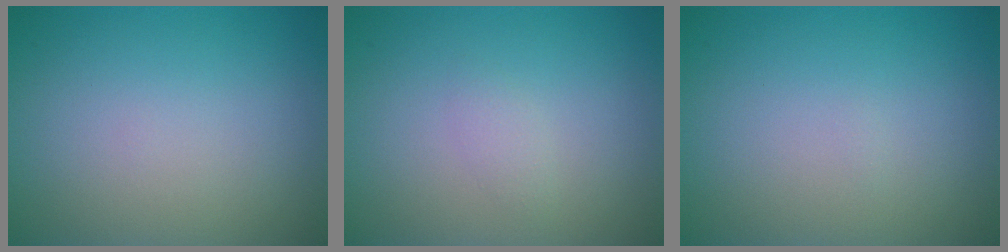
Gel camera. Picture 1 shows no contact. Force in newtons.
{"total": 0.9, "press": 0.9, "slide": 0.0}
{"total": 0.0}